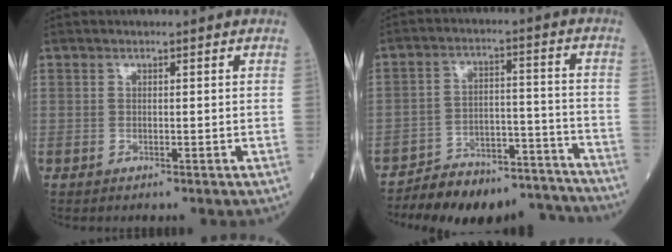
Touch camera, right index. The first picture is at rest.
{"total": 18.1, "force": [-16.9, 4.6, 4.5], "torque": [-0.068, 0.028, -0.239]}